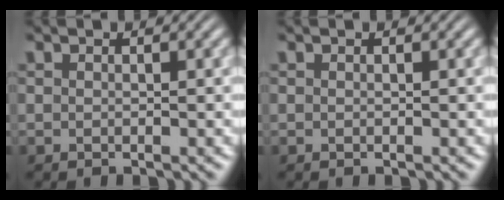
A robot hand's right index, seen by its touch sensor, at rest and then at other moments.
{"total": 0.0}